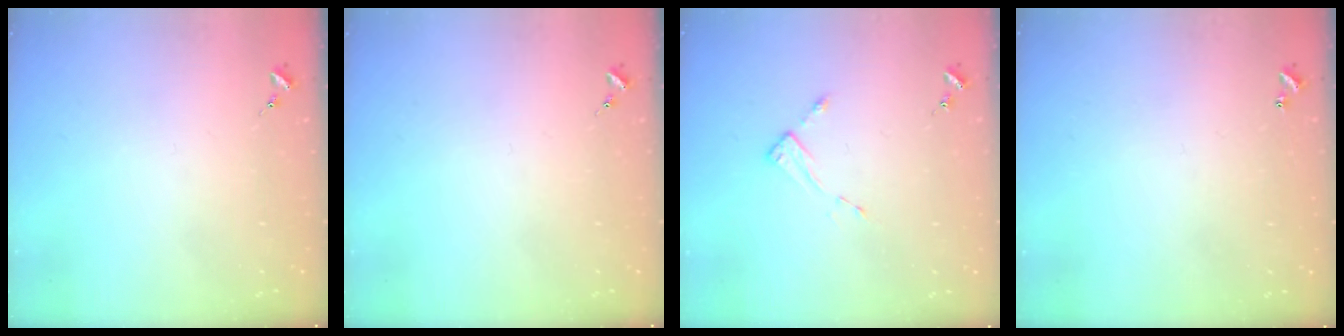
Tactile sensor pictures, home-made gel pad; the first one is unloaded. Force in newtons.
{"total": 0.0}
{"total": 2.8, "press": 2.7, "slide": 0.3}
{"total": 0.9, "press": 0.9, "slide": 0.2}